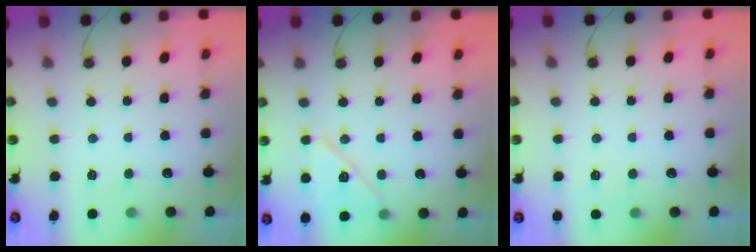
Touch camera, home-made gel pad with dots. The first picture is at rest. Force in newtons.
{"total": 12.7, "press": 12.7, "slide": 0.7}
{"total": 3.4, "press": 2.2, "slide": 2.7}